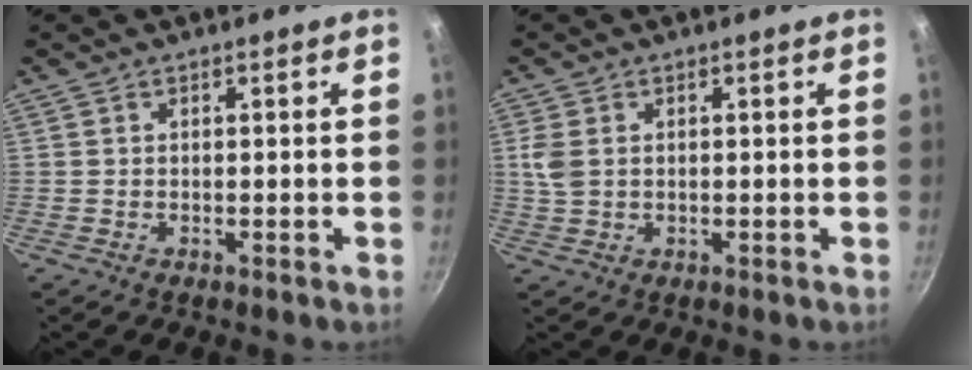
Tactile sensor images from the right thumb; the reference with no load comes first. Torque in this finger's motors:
{"motor_torque": [0.66, 0.89, 0.94, 0.41, 0.00]}